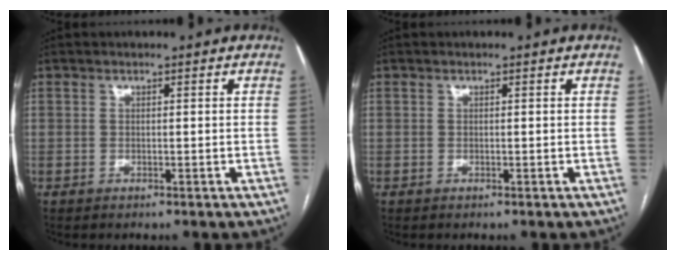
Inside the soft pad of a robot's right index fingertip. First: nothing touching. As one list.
[{"total": 0.0}]